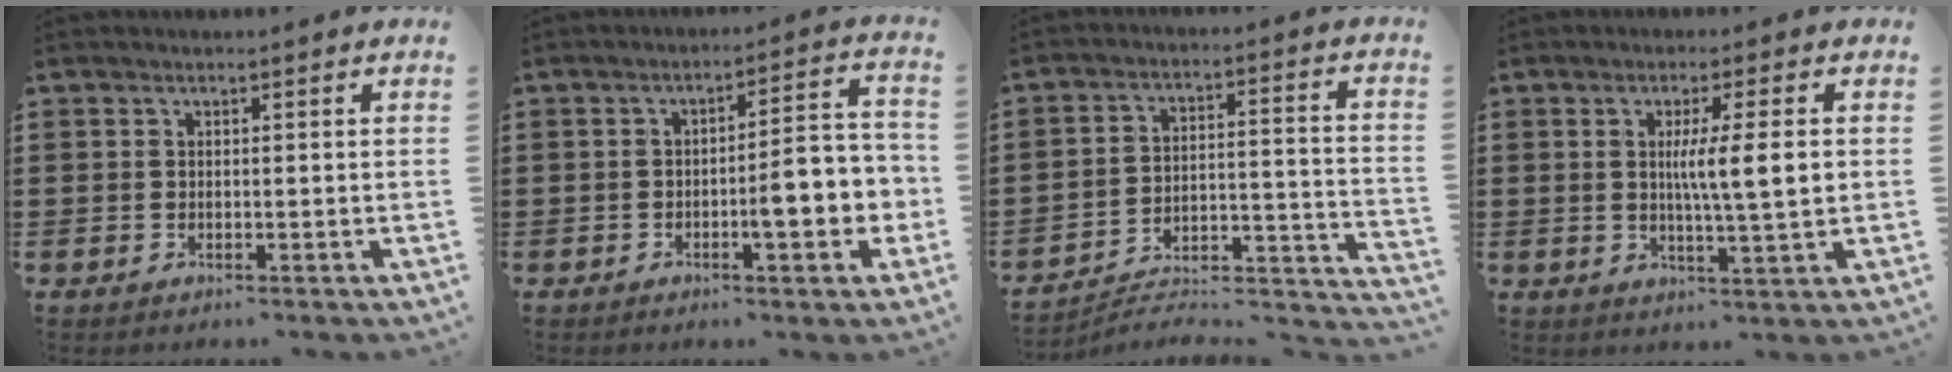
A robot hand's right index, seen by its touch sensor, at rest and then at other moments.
{"total": 7.4, "force": [-2.0, 1.8, 6.9], "torque": [-0.098, -0.010, -0.037]}
{"total": 4.3, "force": [-3.9, 0.9, 1.5], "torque": [-0.030, -0.010, -0.085]}
{"total": 6.7, "force": [1.0, 0.4, 6.6], "torque": [-0.124, -0.004, 0.012]}